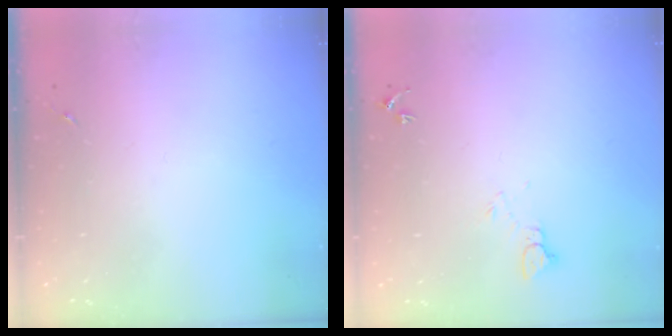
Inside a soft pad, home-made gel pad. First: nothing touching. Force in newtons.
{"total": 4.4, "press": 4.3, "slide": 0.4}